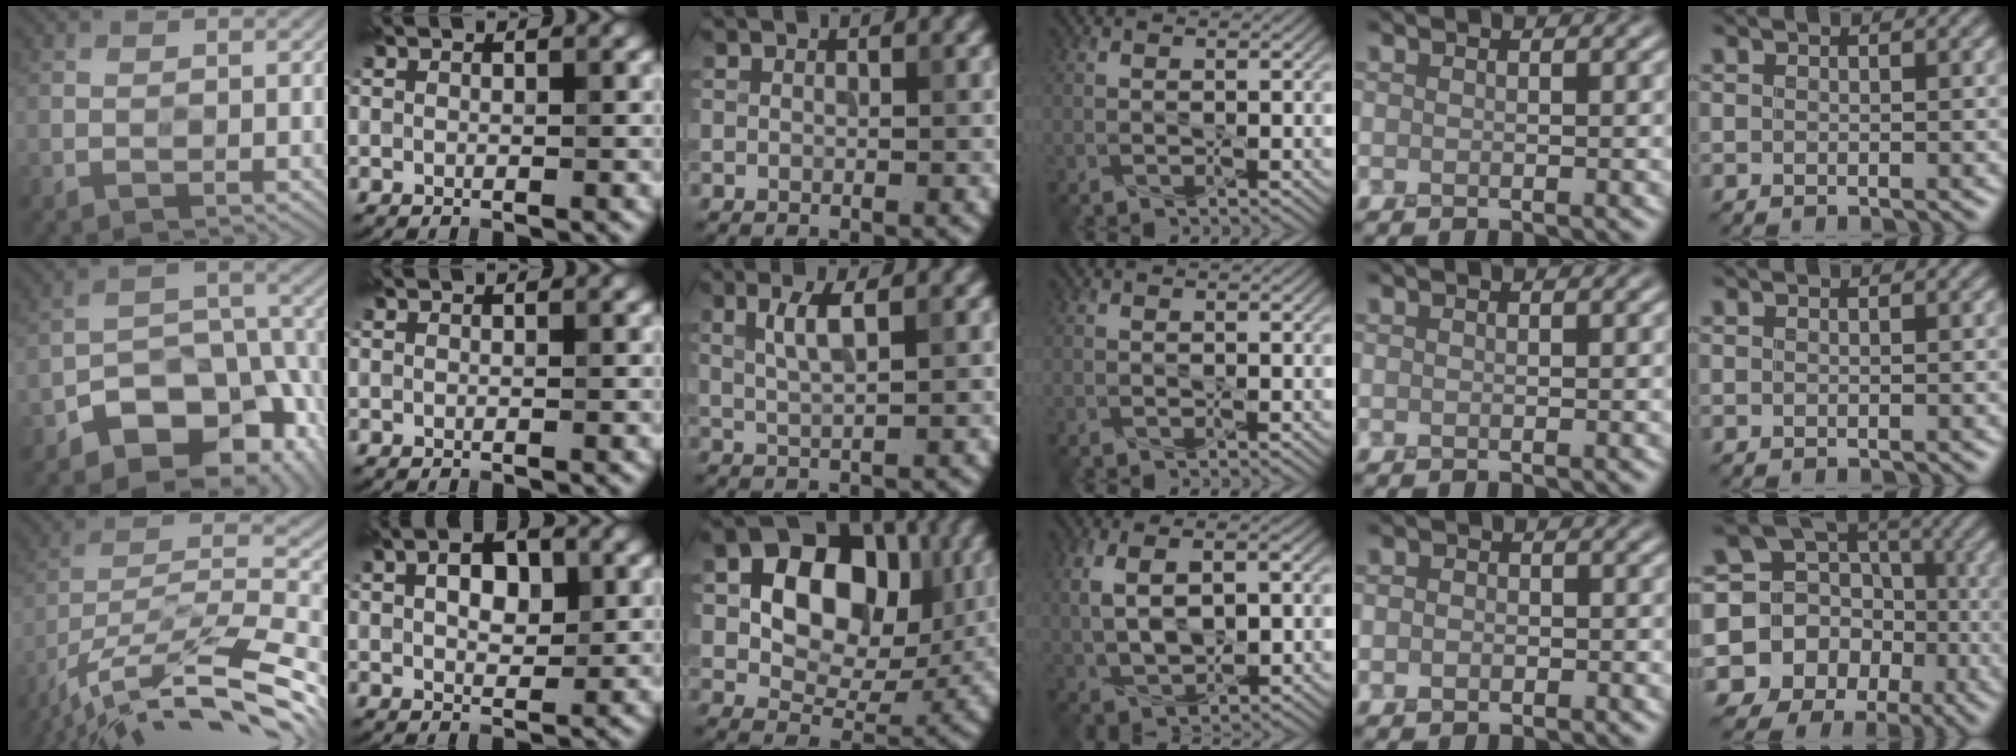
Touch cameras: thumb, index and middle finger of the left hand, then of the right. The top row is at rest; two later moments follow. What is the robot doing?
{"motion": "wipe", "object": "whiteboard"}